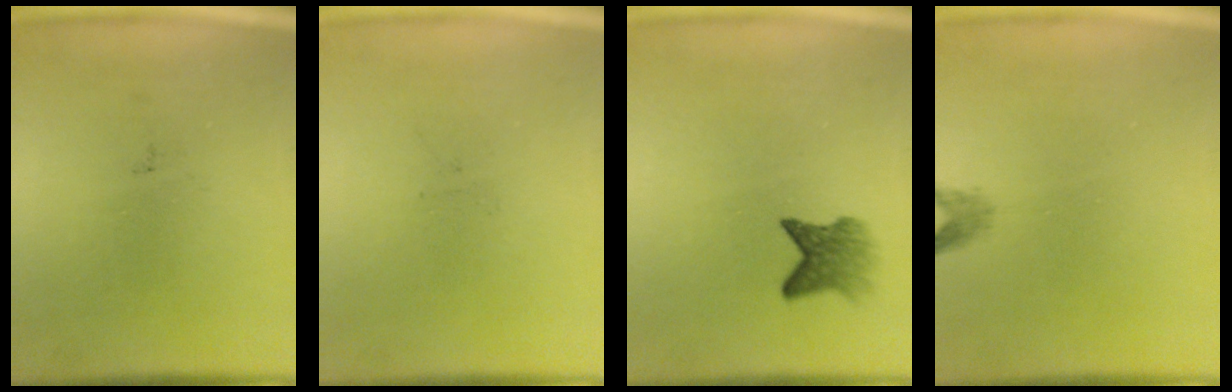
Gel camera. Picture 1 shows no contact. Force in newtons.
{"total": 0.0}
{"total": 3.7}
{"total": 1.2}